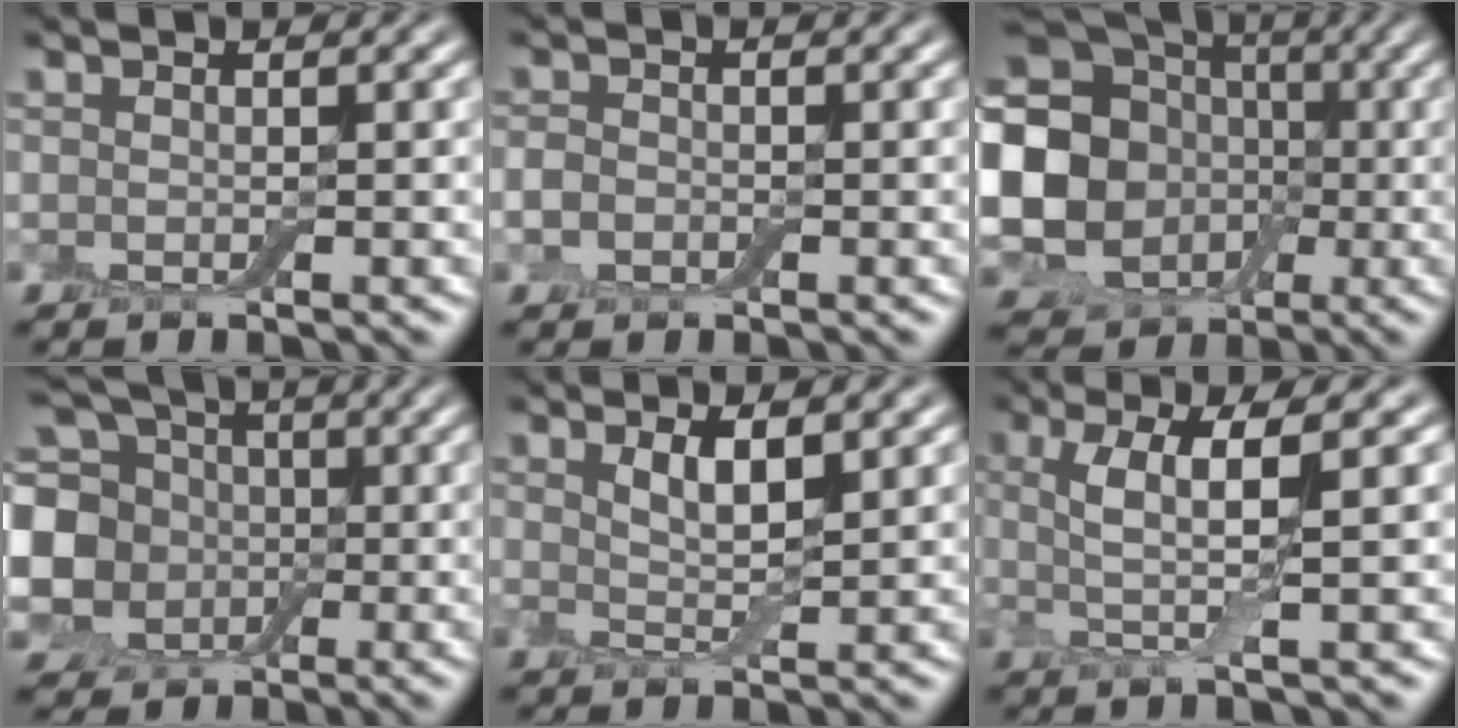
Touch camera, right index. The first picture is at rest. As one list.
[{"total": 1.5, "force": [-0.7, 1.2, 0.6], "torque": [-0.011, -0.003, -0.021]}, {"total": 16.6, "force": [-0.4, 15.0, 7.2], "torque": [-0.170, -0.002, -0.042]}, {"total": 10.8, "force": [0.6, 9.2, 5.6], "torque": [-0.141, -0.002, -0.001]}, {"total": 2.5, "force": [1.1, 0.5, 2.2], "torque": [-0.041, -0.007, 0.020]}, {"total": 5.0, "force": [0.7, 1.0, 4.8], "torque": [-0.100, -0.001, 0.011]}]